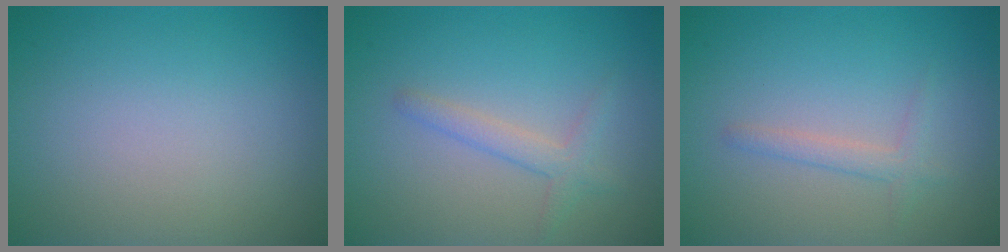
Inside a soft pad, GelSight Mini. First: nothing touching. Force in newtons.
{"total": 1.9, "press": 1.9, "slide": 0.1}
{"total": 1.5, "press": 1.5, "slide": 0.1}